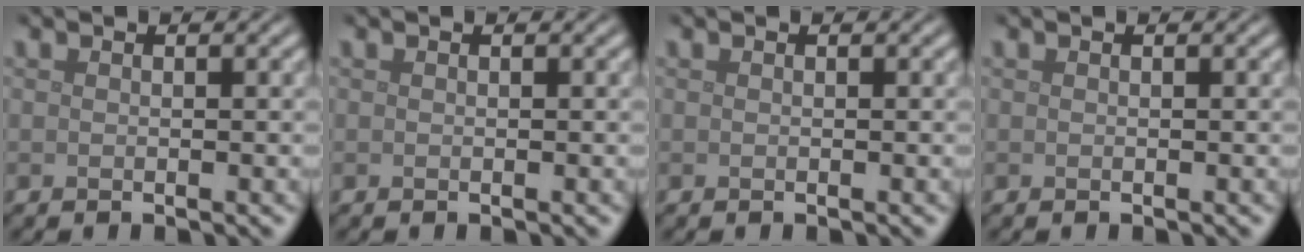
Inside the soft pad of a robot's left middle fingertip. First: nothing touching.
{"total": 0.0}
{"total": 0.0}
{"total": 0.0}